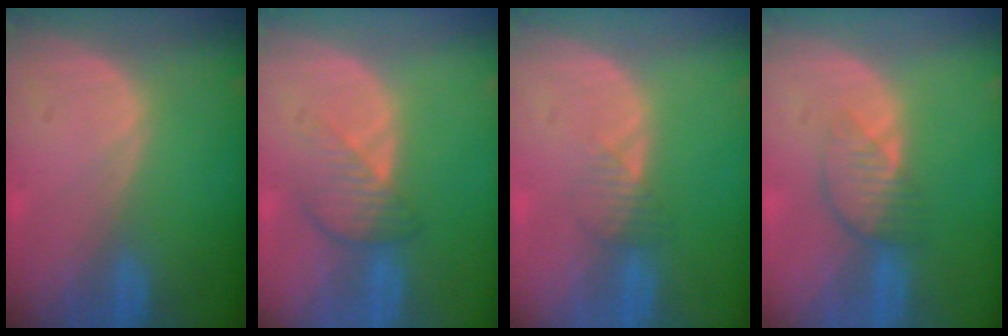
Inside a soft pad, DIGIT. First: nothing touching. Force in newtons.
{"total": 4.3, "press": 3.8, "slide": 1.9}
{"total": 2.1, "press": 2.1, "slide": 0.2}
{"total": 4.0, "press": 3.6, "slide": 1.9}